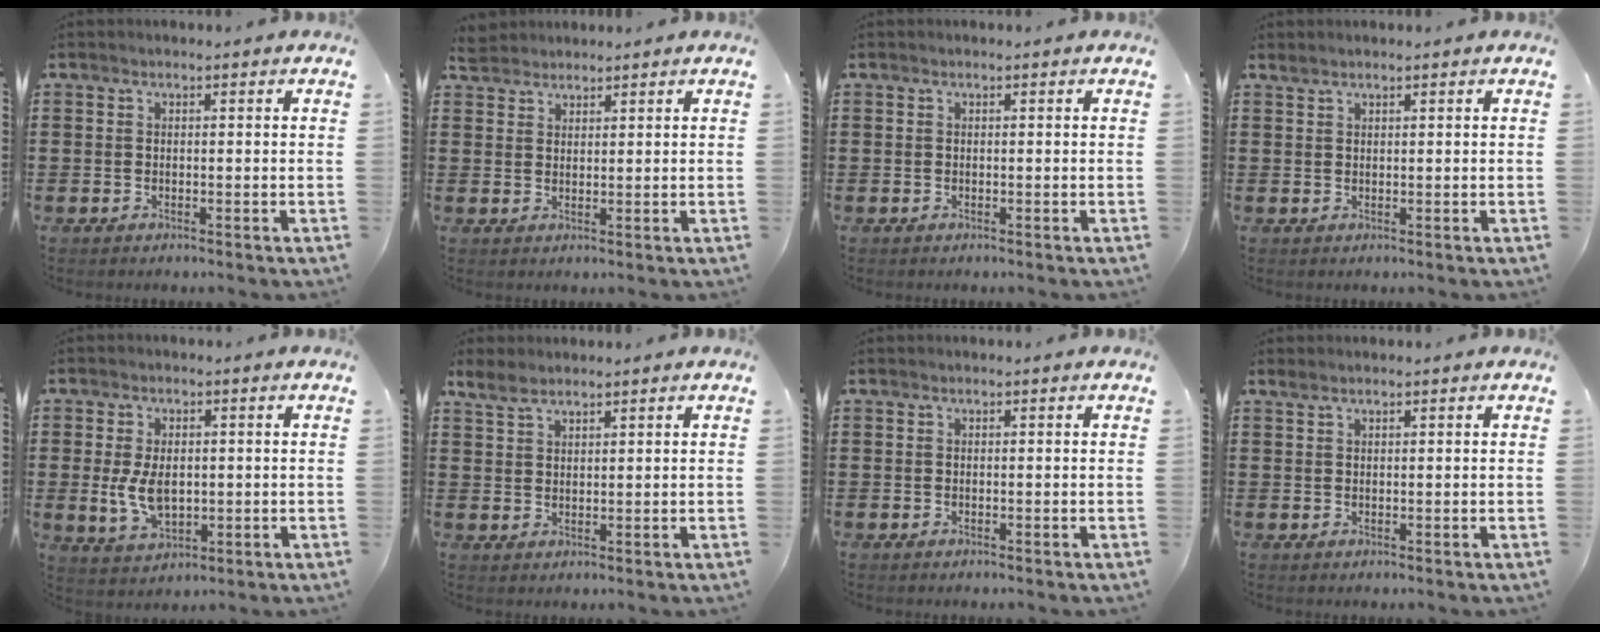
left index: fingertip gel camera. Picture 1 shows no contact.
{"total": 2.4, "force": [2.3, 0.7, -0.1], "torque": [-0.006, 0.002, 0.044]}
{"total": 0.0}
{"total": 0.9, "force": [0.8, 0.0, 0.5], "torque": [-0.010, 0.000, 0.015]}
{"total": 6.2, "force": [-0.2, 3.9, 4.9], "torque": [-0.106, -0.001, -0.009]}
{"total": 2.9, "force": [2.3, 1.1, 1.3], "torque": [-0.032, 0.005, 0.044]}
{"total": 0.0}
{"total": 0.9, "force": [0.6, 0.1, 0.6], "torque": [-0.012, 0.001, 0.011]}